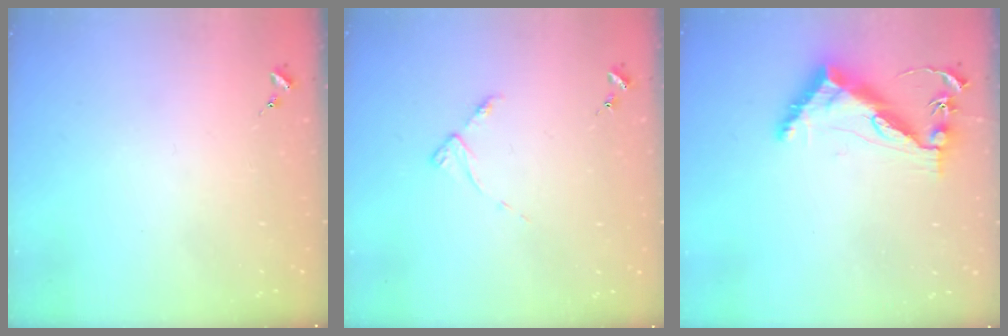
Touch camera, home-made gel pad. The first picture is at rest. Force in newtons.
{"total": 4.4, "press": 4.3, "slide": 0.7}
{"total": 12.8, "press": 12.8, "slide": 0.8}